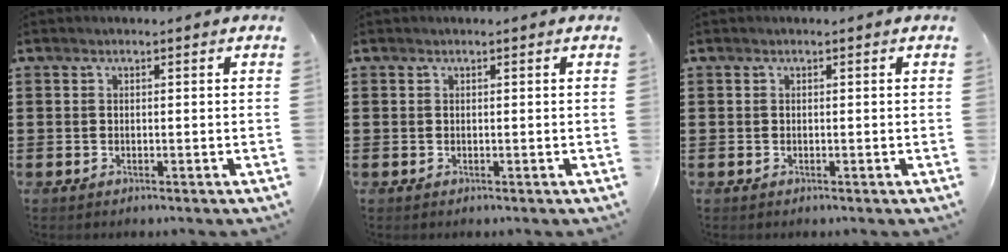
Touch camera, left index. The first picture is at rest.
{"total": 0.0}
{"total": 0.0}